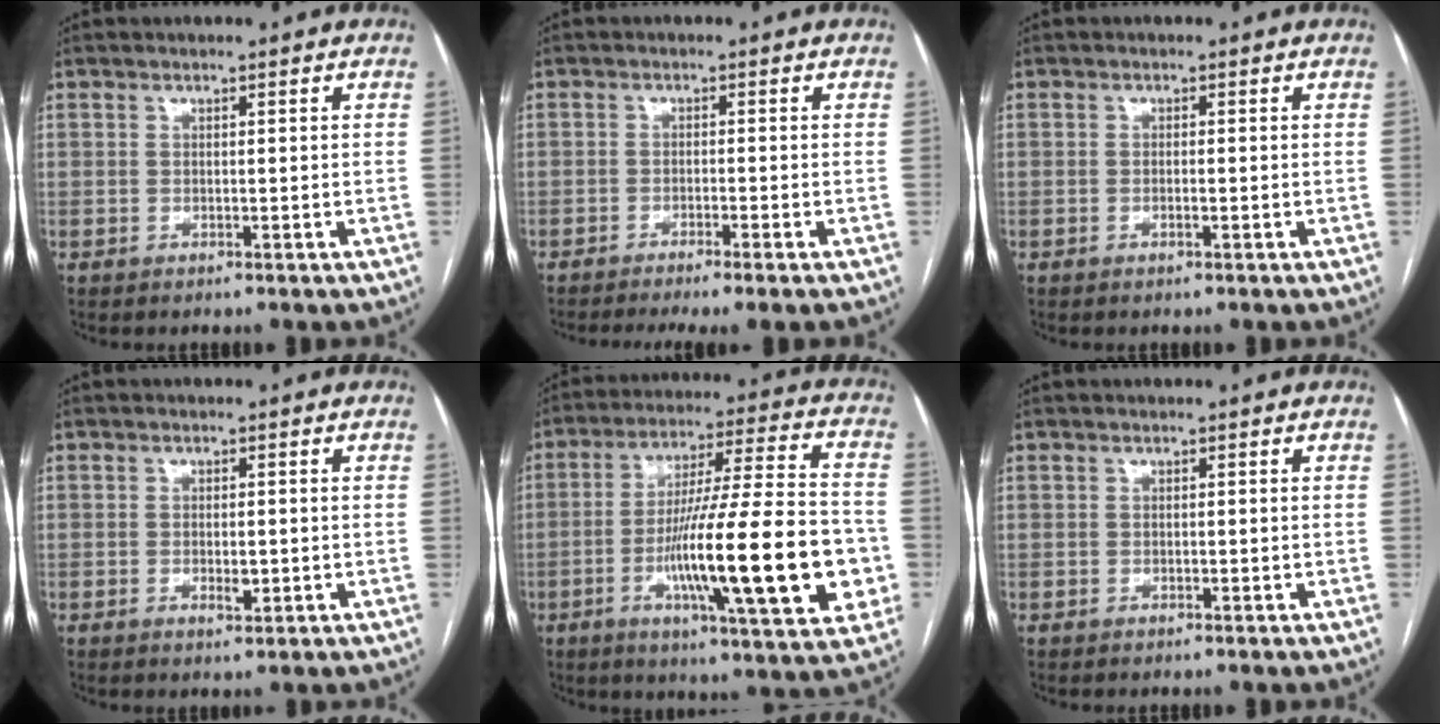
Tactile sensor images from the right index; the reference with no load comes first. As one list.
[{"total": 6.5, "force": [-5.1, -0.5, 3.9], "torque": [-0.050, -0.008, -0.078]}, {"total": 0.8, "force": [-0.2, 0.1, 0.8], "torque": [-0.016, -0.001, -0.003]}, {"total": 2.2, "force": [-0.4, 0.8, 2.0], "torque": [-0.035, -0.002, -0.002]}, {"total": 23.9, "force": [-5.6, 2.6, 23.1], "torque": [-0.338, -0.005, -0.085]}, {"total": 0.0}]